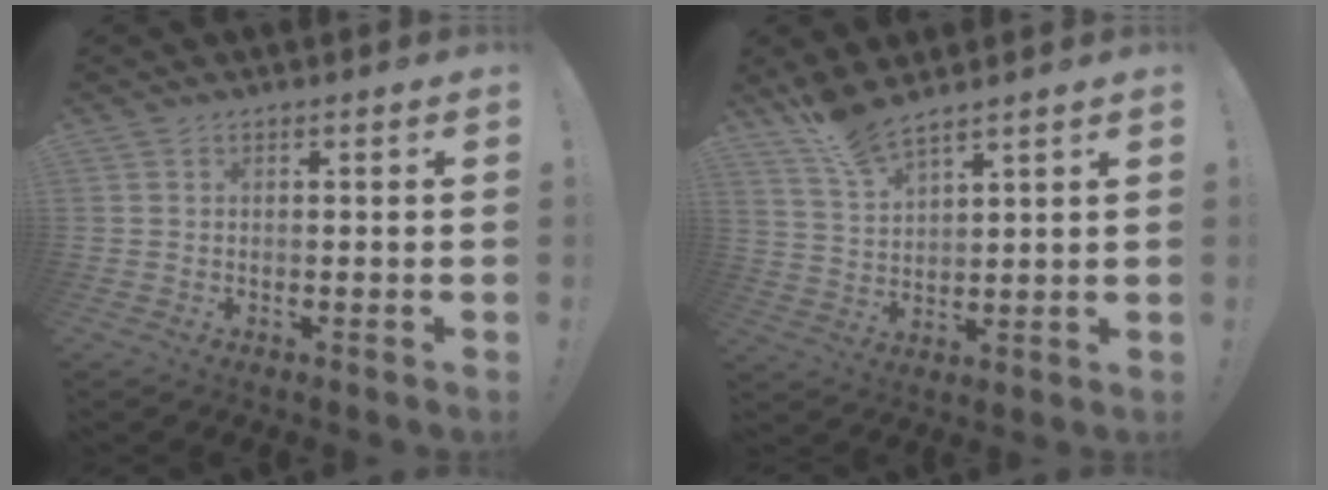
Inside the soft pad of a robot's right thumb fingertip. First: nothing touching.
{"total": 8.3, "force": [7.3, 1.6, 3.5], "torque": [-0.075, -0.045, 0.138]}